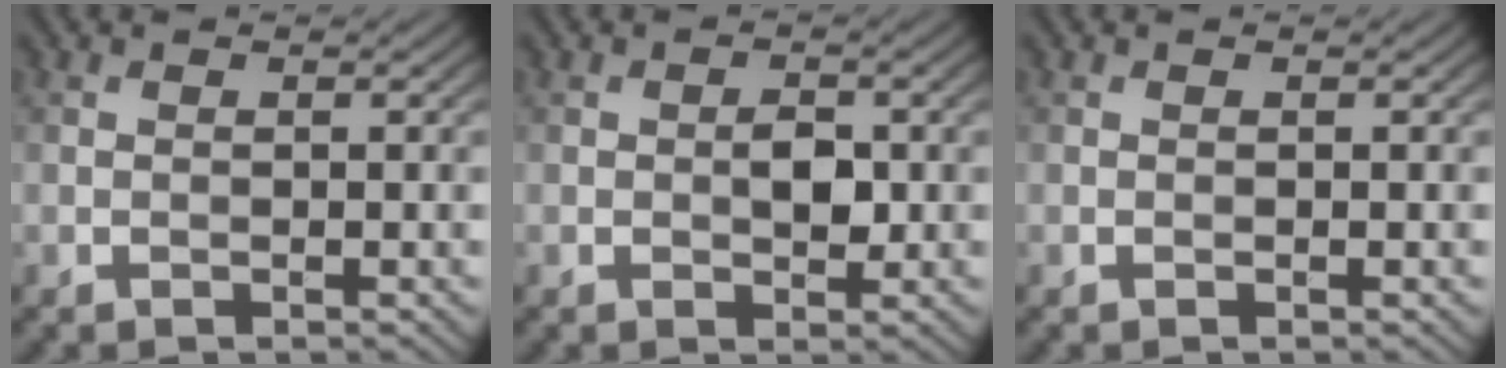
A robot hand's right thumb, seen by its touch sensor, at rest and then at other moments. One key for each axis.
{"total": 2.4, "fx": -0.1, "fy": 1.4, "fz": 1.9, "tx": -0.030, "ty": -0.002, "tz": -0.003}
{"total": 0.0}